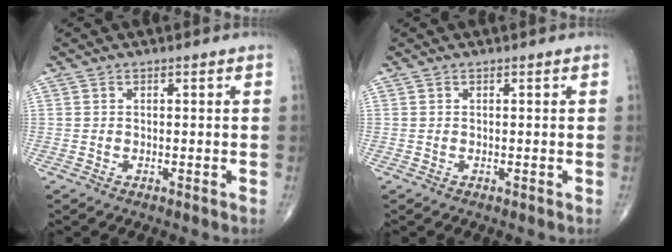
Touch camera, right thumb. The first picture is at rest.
{"total": 0.0}